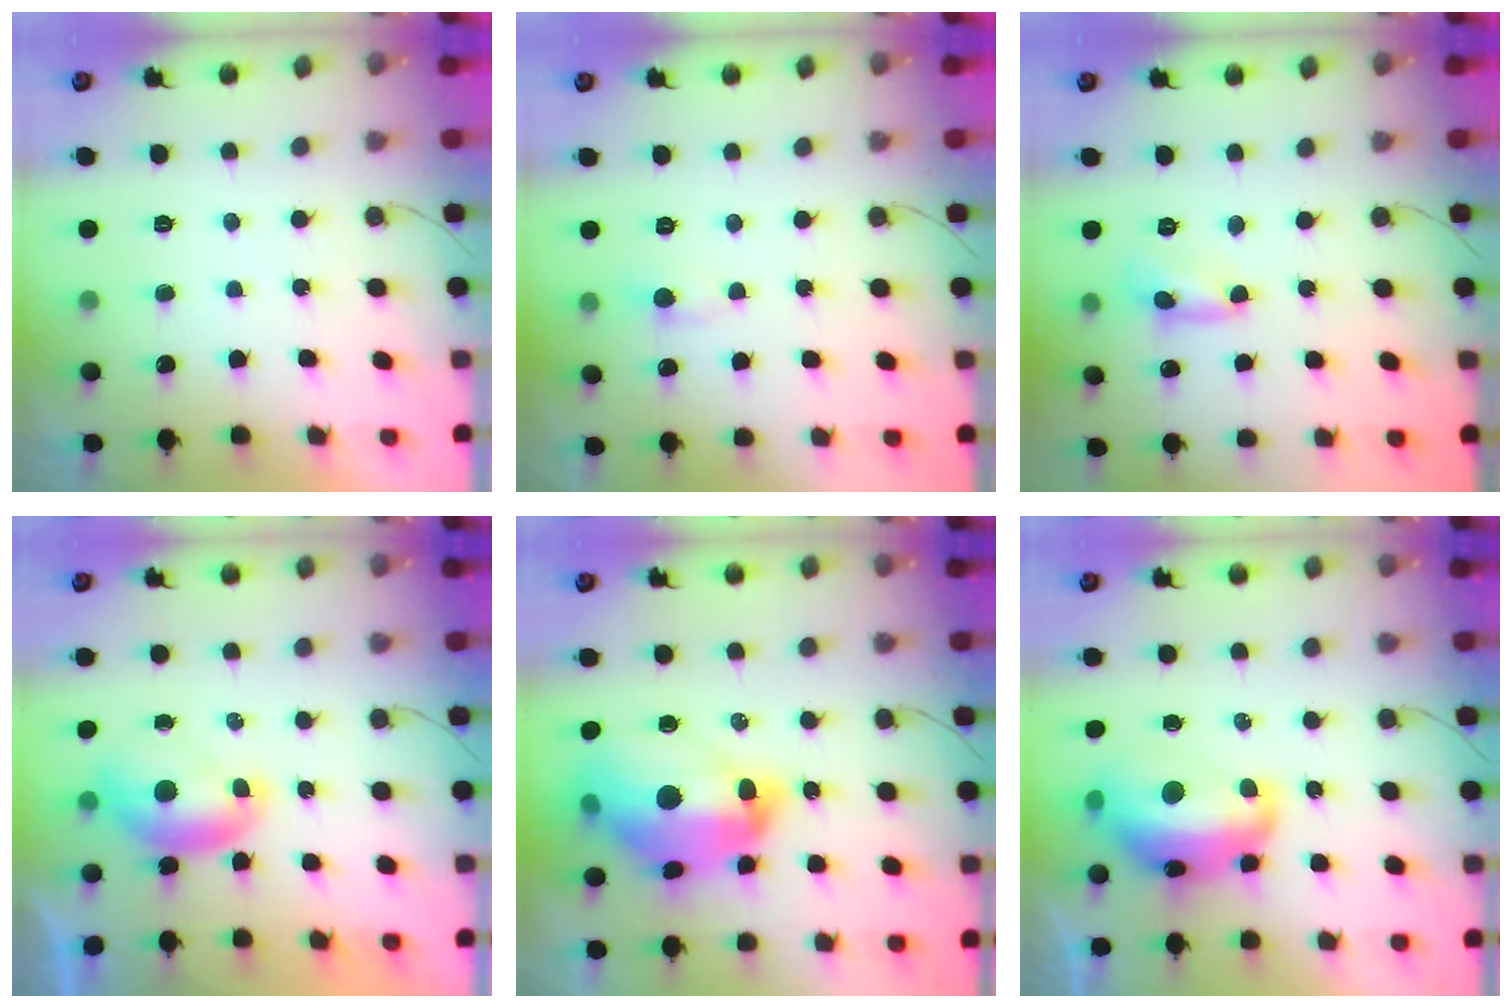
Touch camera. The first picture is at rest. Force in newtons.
{"total": 4.6, "press": 4.6, "slide": 0.6}
{"total": 2.7, "press": 2.7, "slide": 0.1}
{"total": 6.9, "press": 6.9, "slide": 0.9}
{"total": 20.7, "press": 20.6, "slide": 1.6}
{"total": 15.6, "press": 15.5, "slide": 1.4}